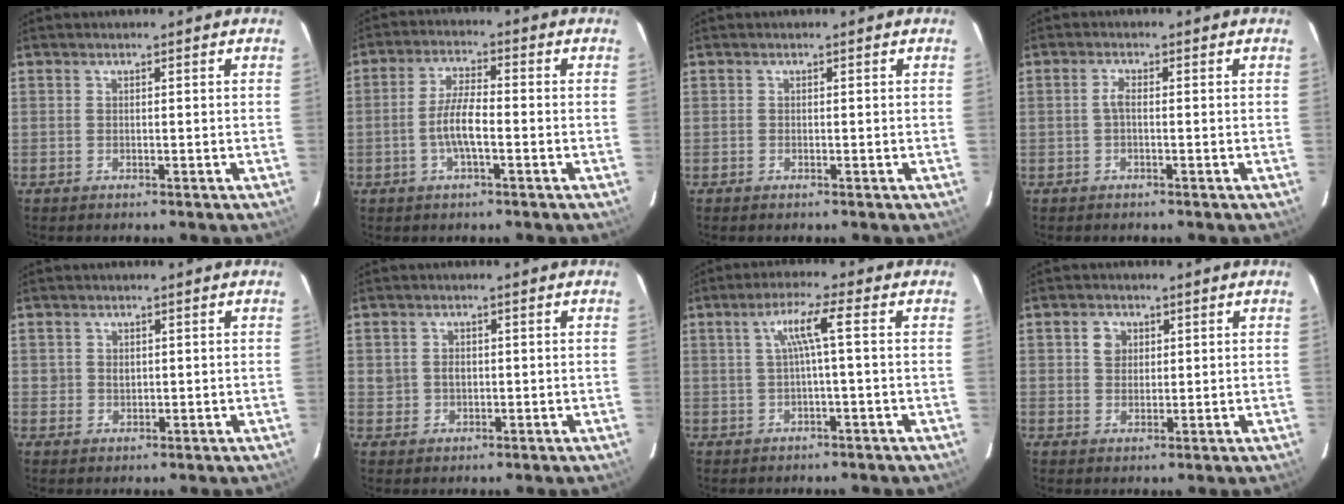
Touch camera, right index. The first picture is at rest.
{"total": 6.0, "force": [-1.8, 1.4, 5.6], "torque": [-0.112, 0.003, -0.035]}
{"total": 0.0}
{"total": 1.5, "force": [-0.3, 0.5, 1.4], "torque": [-0.029, 0.006, -0.008]}
{"total": 1.7, "force": [0.5, 1.6, 0.4], "torque": [-0.005, 0.003, 0.009]}
{"total": 2.7, "force": [0.2, 2.6, 0.9], "torque": [-0.018, 0.006, 0.007]}
{"total": 4.7, "force": [0.3, -0.5, 4.7], "torque": [-0.091, 0.003, 0.009]}
{"total": 3.4, "force": [1.2, 2.9, 1.3], "torque": [-0.015, 0.013, 0.022]}